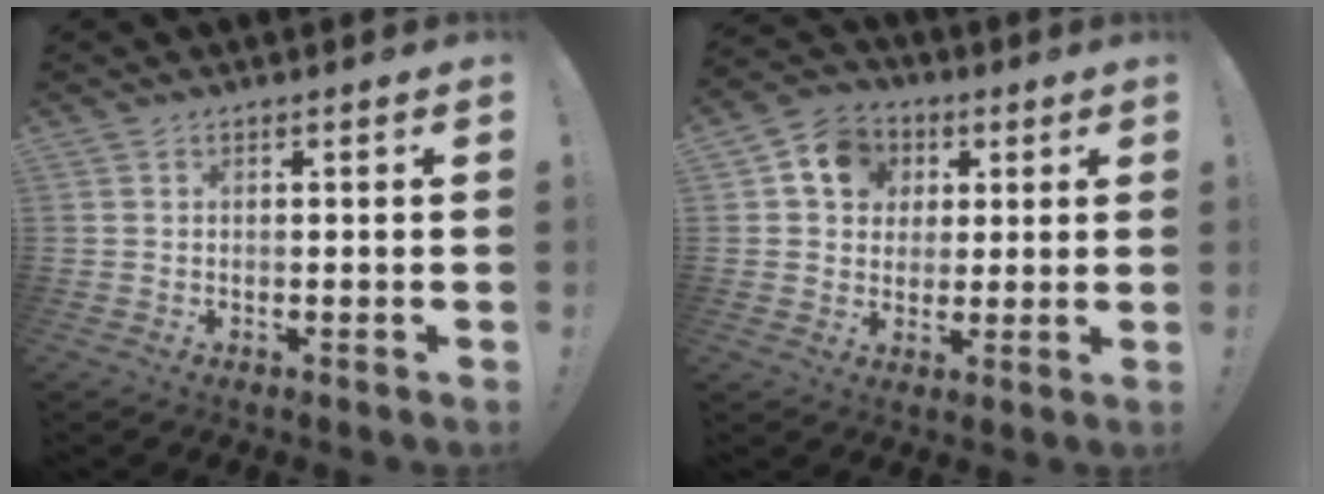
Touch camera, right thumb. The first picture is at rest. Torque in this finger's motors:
{"motor_torque": [1.19, 1.22, 0.65, 0.22, 0.07]}